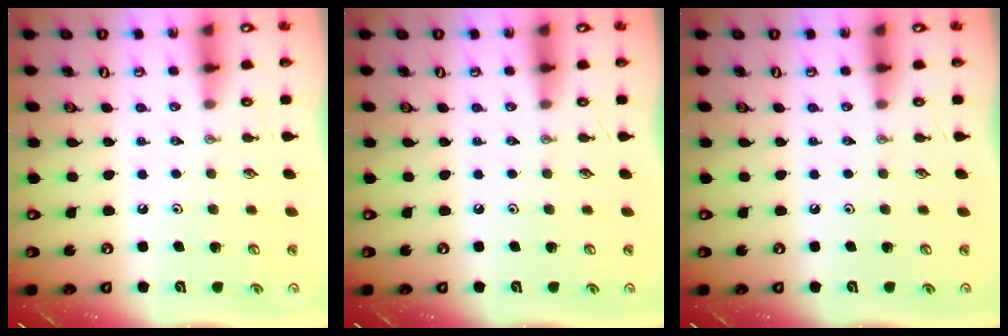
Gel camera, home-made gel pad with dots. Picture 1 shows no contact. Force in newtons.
{"total": 0.0}
{"total": 0.0}